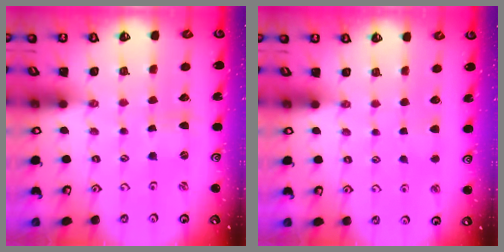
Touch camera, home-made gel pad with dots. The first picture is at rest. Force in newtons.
{"total": 2.7, "press": 2.7, "slide": 0.4}